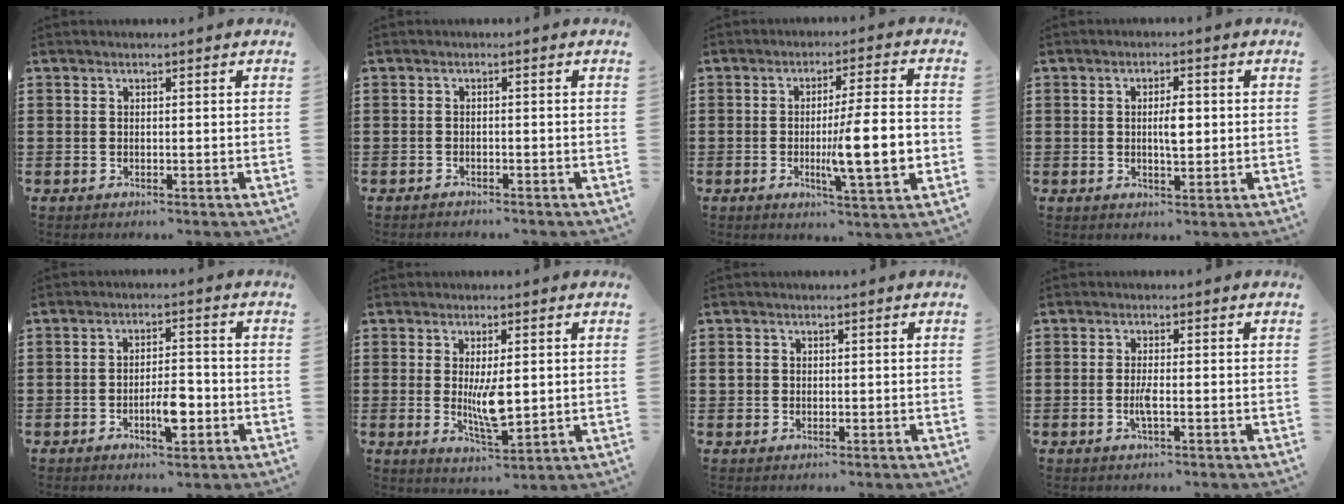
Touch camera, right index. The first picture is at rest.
{"total": 1.1, "force": [-1.1, 0.1, 0.0], "torque": [-0.003, 0.002, -0.023]}
{"total": 11.4, "force": [-1.9, 1.7, 11.1], "torque": [-0.173, -0.009, -0.035]}
{"total": 4.0, "force": [0.3, 1.3, 3.7], "torque": [-0.063, 0.001, 0.001]}
{"total": 5.4, "force": [-2.0, 2.1, 4.6], "torque": [-0.082, 0.005, -0.035]}
{"total": 6.1, "force": [0.0, 2.0, 5.8], "torque": [-0.109, -0.009, -0.006]}
{"total": 1.5, "force": [0.2, 1.4, 0.6], "torque": [-0.016, 0.007, 0.002]}
{"total": 2.5, "force": [-0.7, 0.3, 2.4], "torque": [-0.052, -0.006, -0.015]}